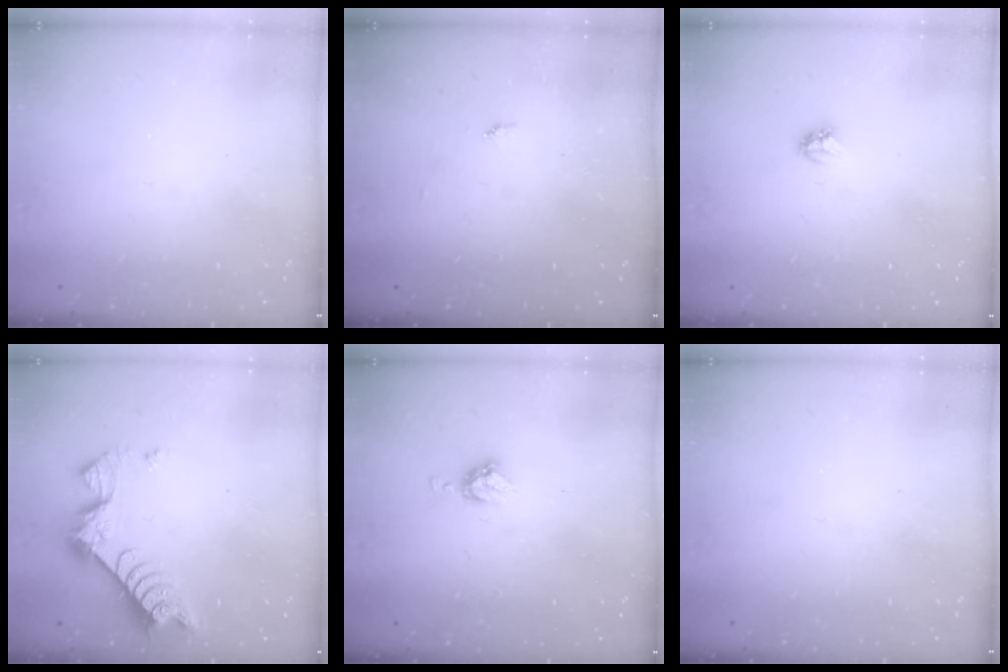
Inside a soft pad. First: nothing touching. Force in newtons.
{"total": 4.5, "press": 4.5, "slide": 0.6}
{"total": 2.8, "press": 2.8, "slide": 0.3}
{"total": 7.6, "press": 7.5, "slide": 0.7}
{"total": 5.1, "press": 5.1, "slide": 0.7}
{"total": 0.0}